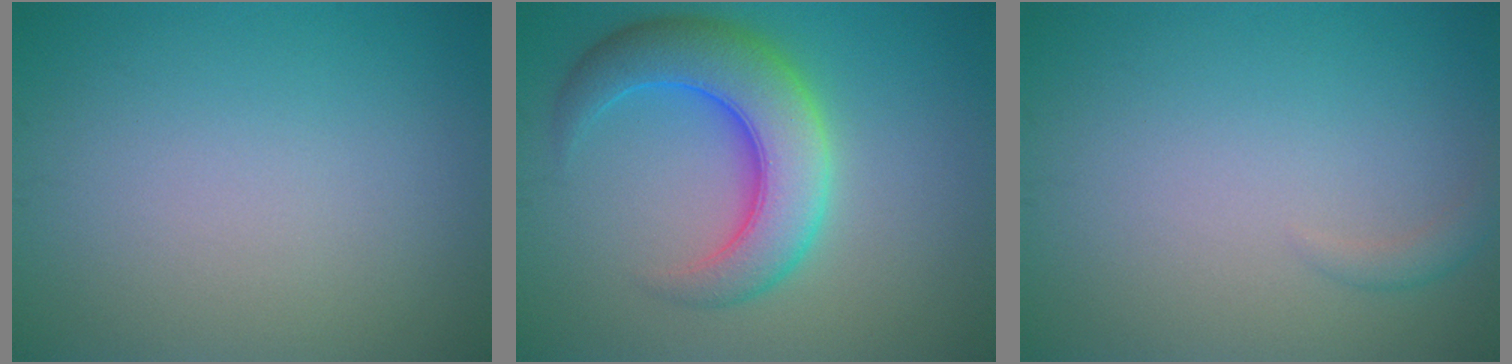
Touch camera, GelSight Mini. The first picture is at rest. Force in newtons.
{"total": 7.6, "press": 7.6, "slide": 0.3}
{"total": 0.9, "press": 0.9, "slide": 0.1}